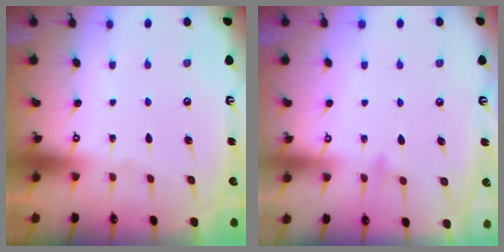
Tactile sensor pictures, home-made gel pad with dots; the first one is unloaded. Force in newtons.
{"total": 7.5, "press": 7.5, "slide": 0.6}